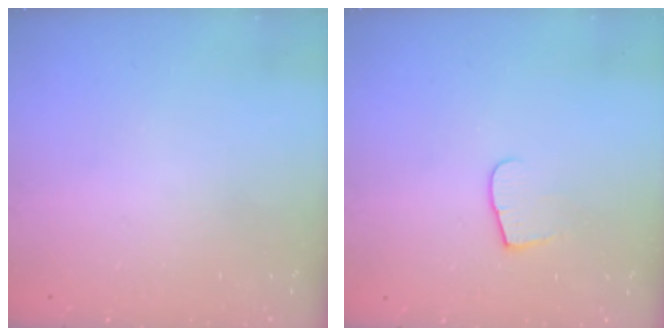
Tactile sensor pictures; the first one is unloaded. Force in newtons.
{"total": 5.7, "press": 5.7, "slide": 0.5}